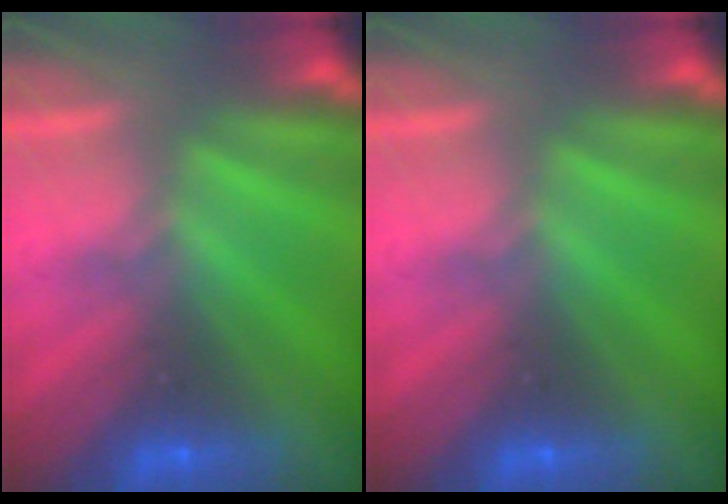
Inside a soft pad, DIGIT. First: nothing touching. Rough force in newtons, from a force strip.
{"total": 0.0}